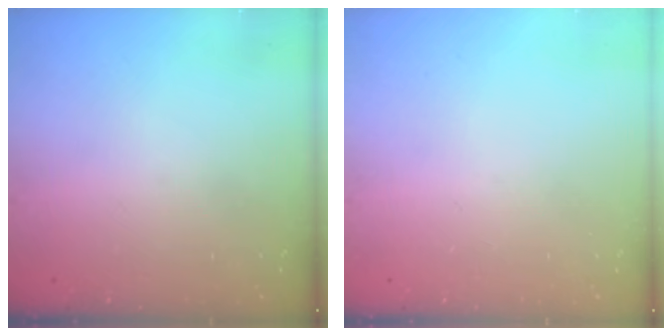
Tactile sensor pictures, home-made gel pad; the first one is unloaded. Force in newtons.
{"total": 0.0}